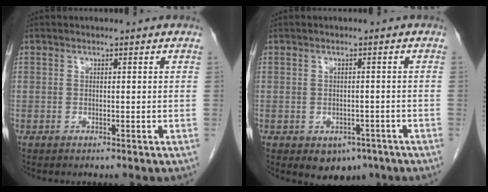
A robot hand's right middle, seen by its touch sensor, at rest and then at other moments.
{"total": 4.4, "force": [-2.6, 2.9, 2.1], "torque": [-0.016, 0.001, -0.025]}